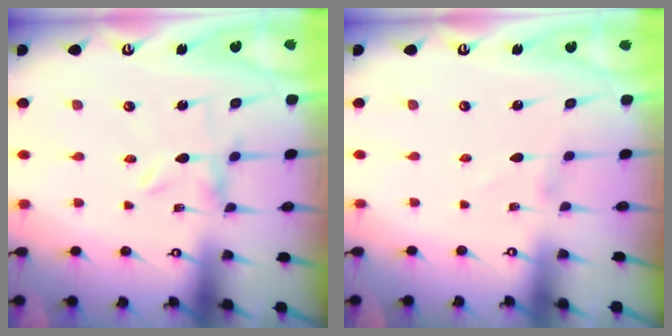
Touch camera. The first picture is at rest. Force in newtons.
{"total": 1.5, "press": 1.5, "slide": 0.0}